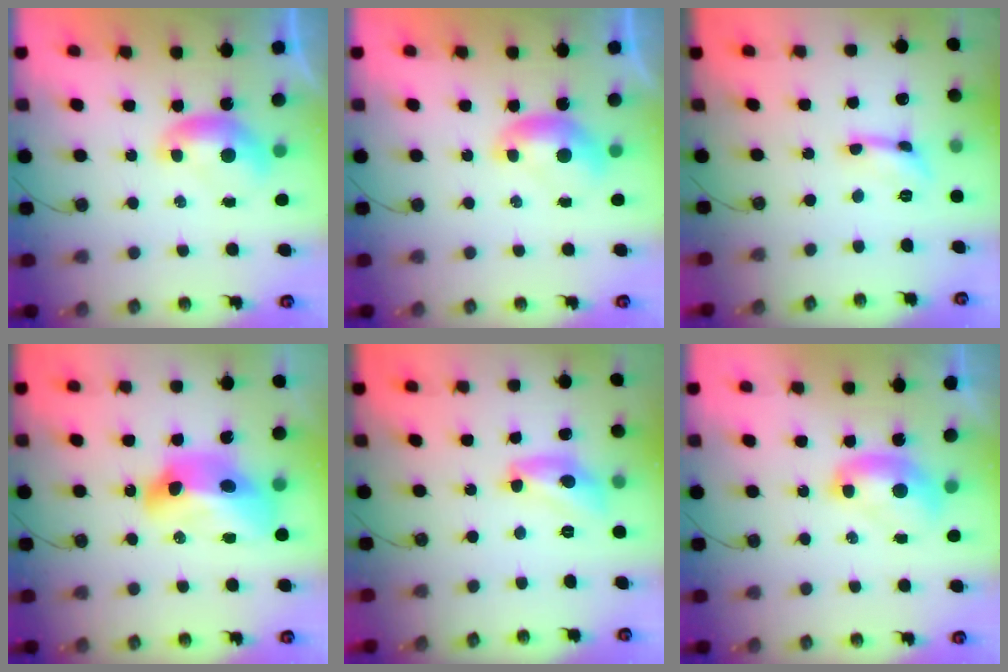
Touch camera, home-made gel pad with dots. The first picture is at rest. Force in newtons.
{"total": 0.0}
{"total": 2.0, "press": 2.0, "slide": 0.3}
{"total": 14.0, "press": 14.0, "slide": 1.2}
{"total": 9.1, "press": 9.1, "slide": 0.7}
{"total": 2.2, "press": 2.2, "slide": 0.2}